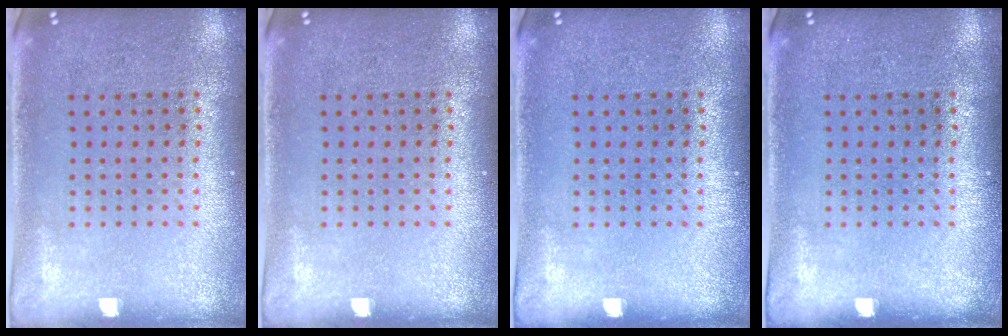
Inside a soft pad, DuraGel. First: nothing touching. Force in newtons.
{"total": 0.0}
{"total": 0.0}
{"total": 0.0}